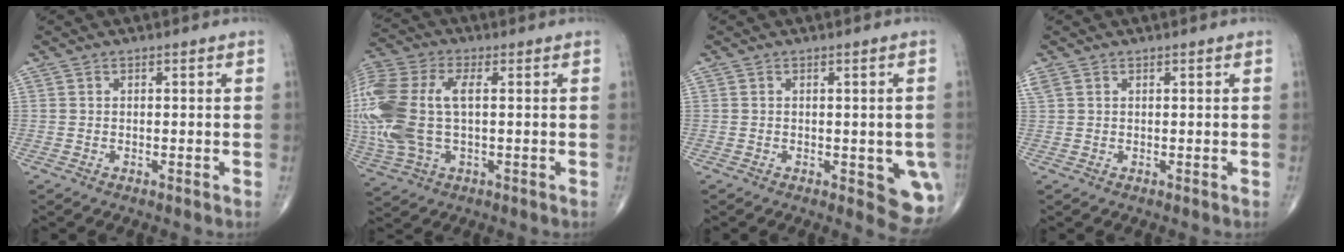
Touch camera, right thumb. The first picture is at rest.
{"total": 20.0, "force": [1.3, 10.9, 16.8], "torque": [-0.432, 0.010, 0.025]}
{"total": 6.9, "force": [-1.5, 2.8, 6.2], "torque": [-0.043, -0.009, -0.014]}
{"total": 1.4, "force": [0.8, 0.9, 0.7], "torque": [-0.023, 0.015, 0.021]}